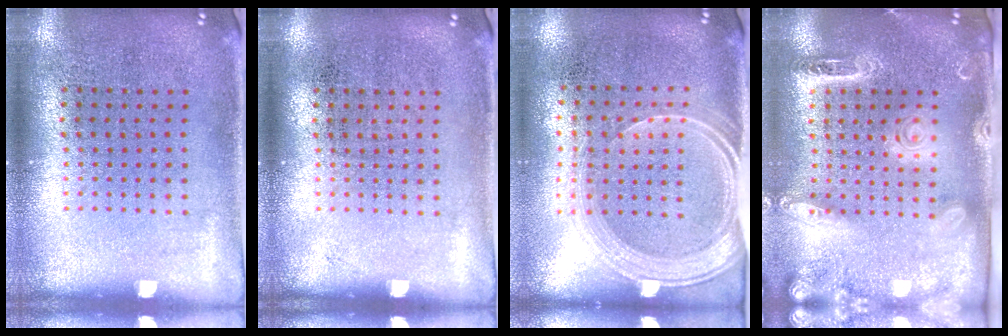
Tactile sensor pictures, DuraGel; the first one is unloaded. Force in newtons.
{"total": 0.0}
{"total": 2.0, "press": 1.7, "slide": 1.1}
{"total": 2.5, "press": 2.0, "slide": 1.6}